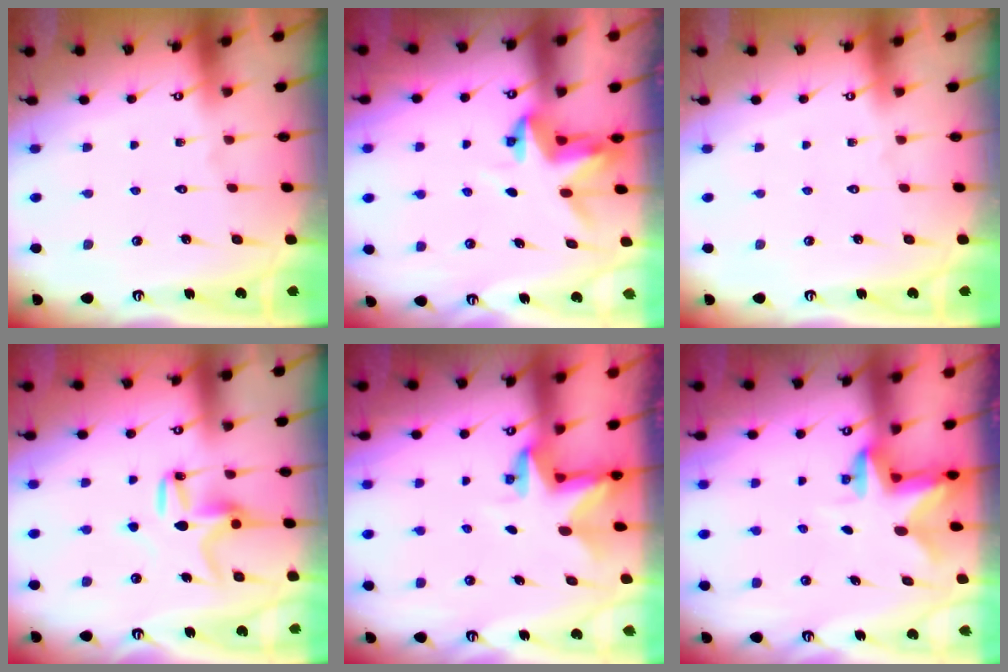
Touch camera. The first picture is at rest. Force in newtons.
{"total": 3.7, "press": 3.7, "slide": 0.3}
{"total": 0.0}
{"total": 9.6, "press": 9.6, "slide": 0.2}
{"total": 2.8, "press": 2.8, "slide": 0.2}
{"total": 2.4, "press": 2.3, "slide": 0.4}